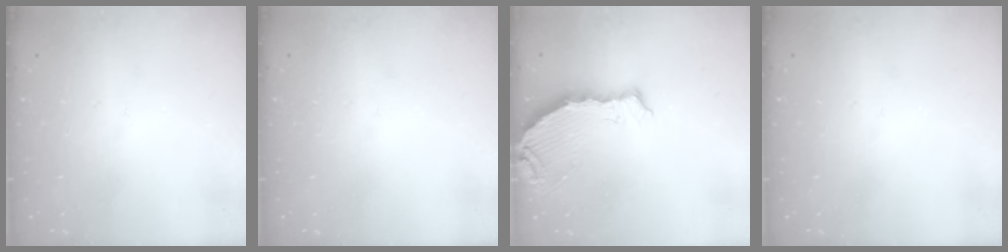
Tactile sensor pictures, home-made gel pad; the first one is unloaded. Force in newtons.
{"total": 0.0}
{"total": 8.2, "press": 6.8, "slide": 4.6}
{"total": 0.0}